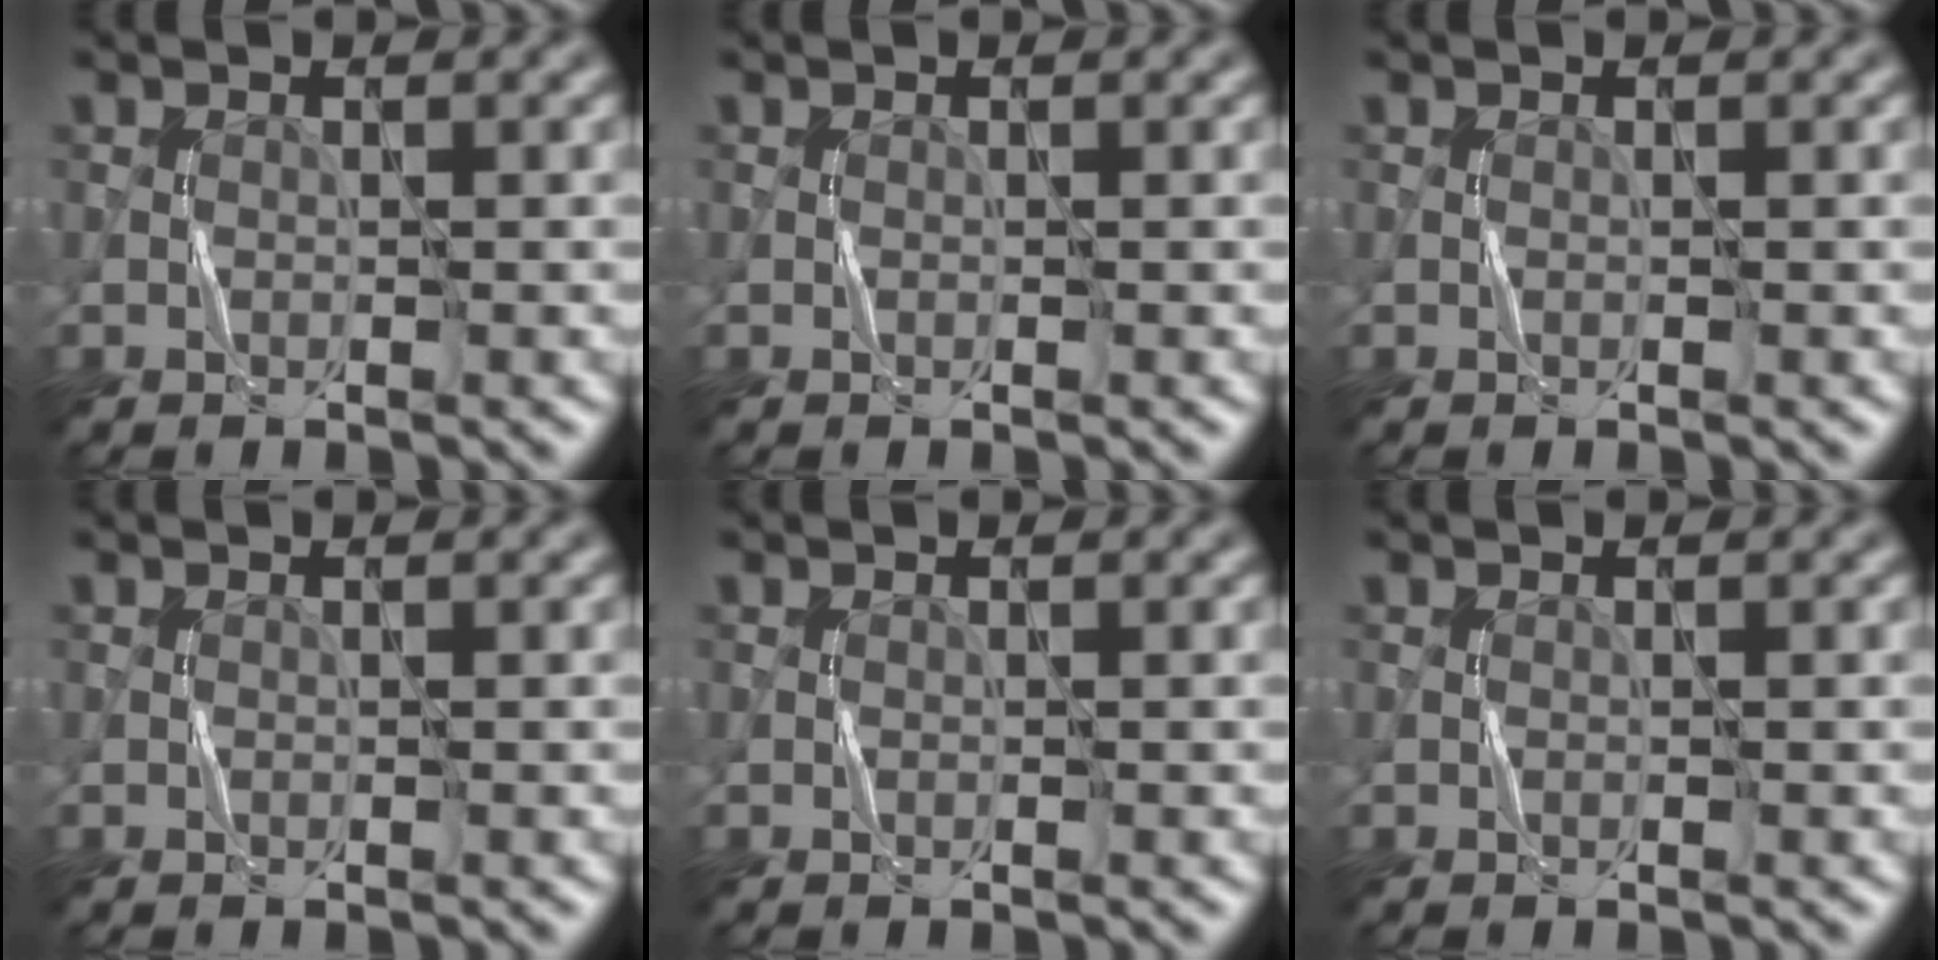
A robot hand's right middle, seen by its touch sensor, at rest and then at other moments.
{"total": 0.0}
{"total": 0.0}
{"total": 0.0}
{"total": 0.0}
{"total": 0.0}